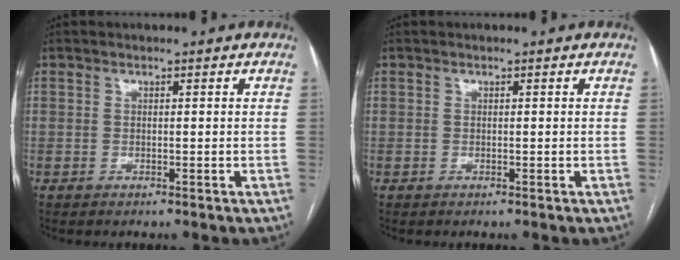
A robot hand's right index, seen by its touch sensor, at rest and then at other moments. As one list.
[{"total": 0.0}]